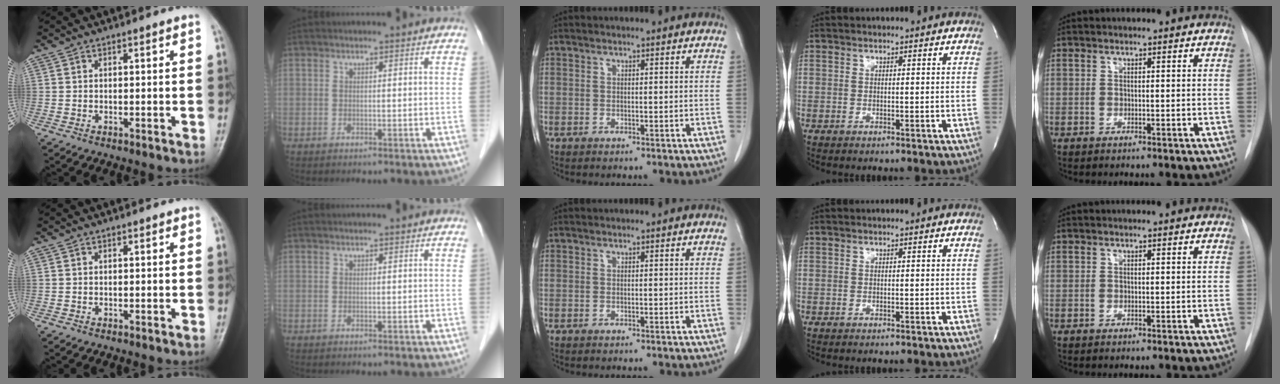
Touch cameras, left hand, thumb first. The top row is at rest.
{}